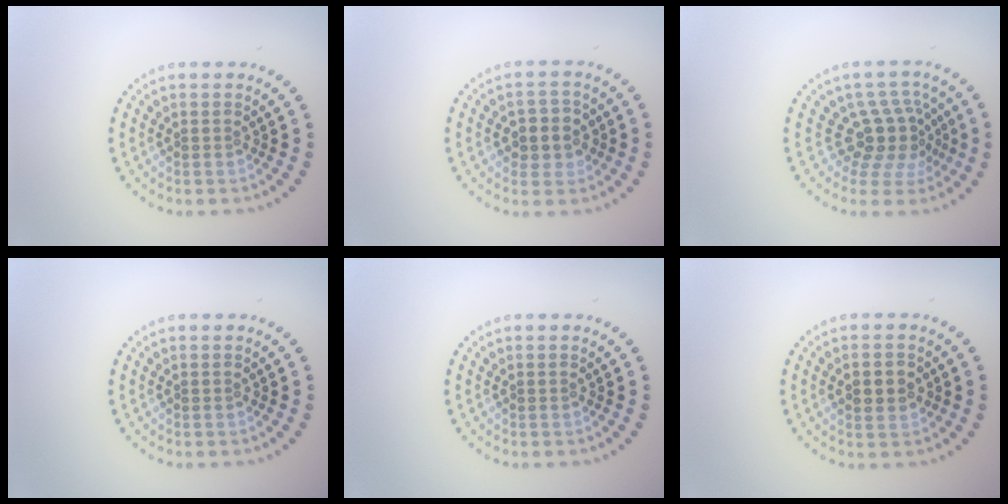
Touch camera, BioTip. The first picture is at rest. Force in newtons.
{"total": 2.9, "press": 2.7, "slide": 0.8}
{"total": 3.9, "press": 2.7, "slide": 2.7}
{"total": 0.0}
{"total": 0.0}
{"total": 2.5, "press": 2.4, "slide": 0.2}